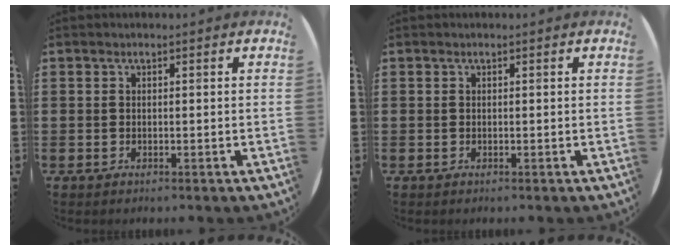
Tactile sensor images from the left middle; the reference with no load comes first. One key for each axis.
{"total": 0.0}